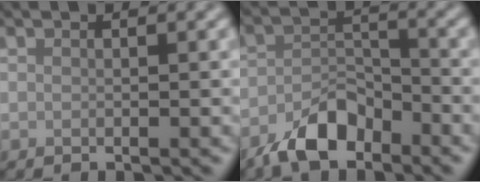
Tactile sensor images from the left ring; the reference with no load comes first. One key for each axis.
{"total": 4.9, "fx": -3.6, "fy": 2.2, "fz": 2.6, "tx": -0.040, "ty": 0.001, "tz": -0.074}